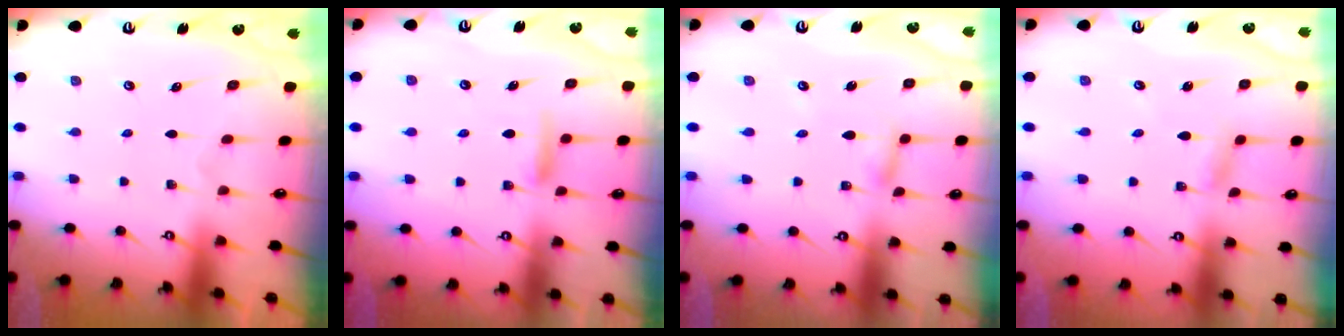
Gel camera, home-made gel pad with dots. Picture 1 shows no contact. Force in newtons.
{"total": 7.9, "press": 7.8, "slide": 0.8}
{"total": 3.1, "press": 3.1, "slide": 0.2}
{"total": 2.9, "press": 2.9, "slide": 0.1}